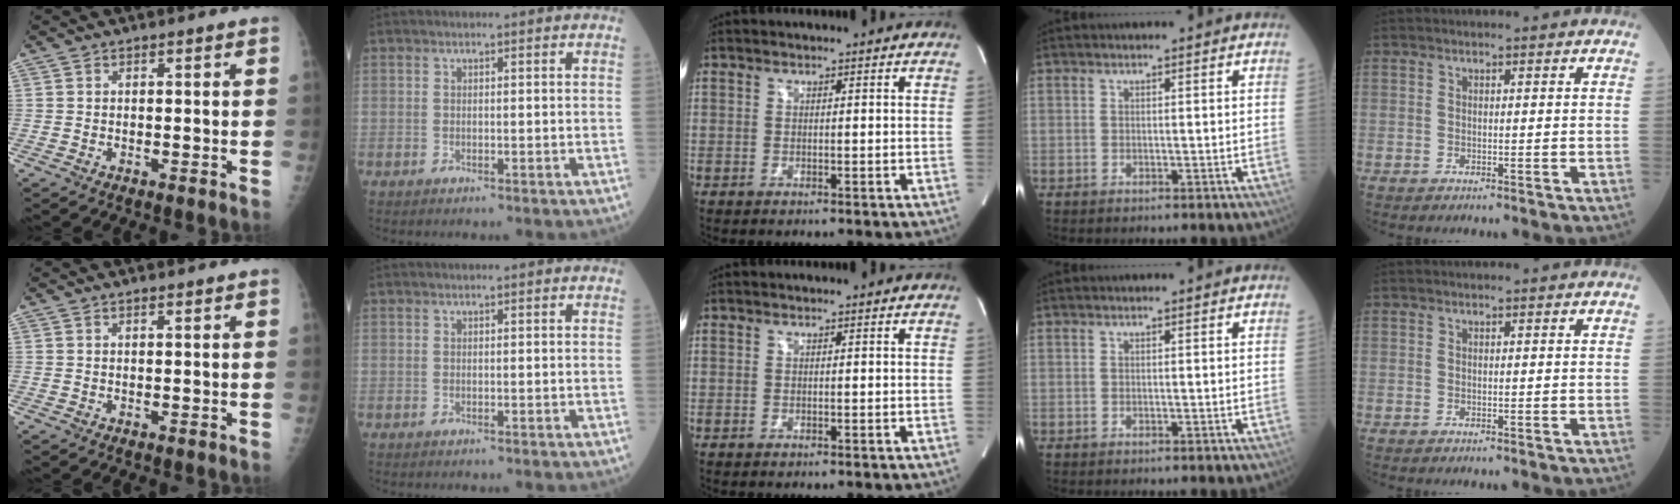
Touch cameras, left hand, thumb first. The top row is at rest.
{"thumb": {"total": 0.6, "force": [0.6, 0.1, 0.2], "torque": [-0.005, -0.004, 0.010]}}